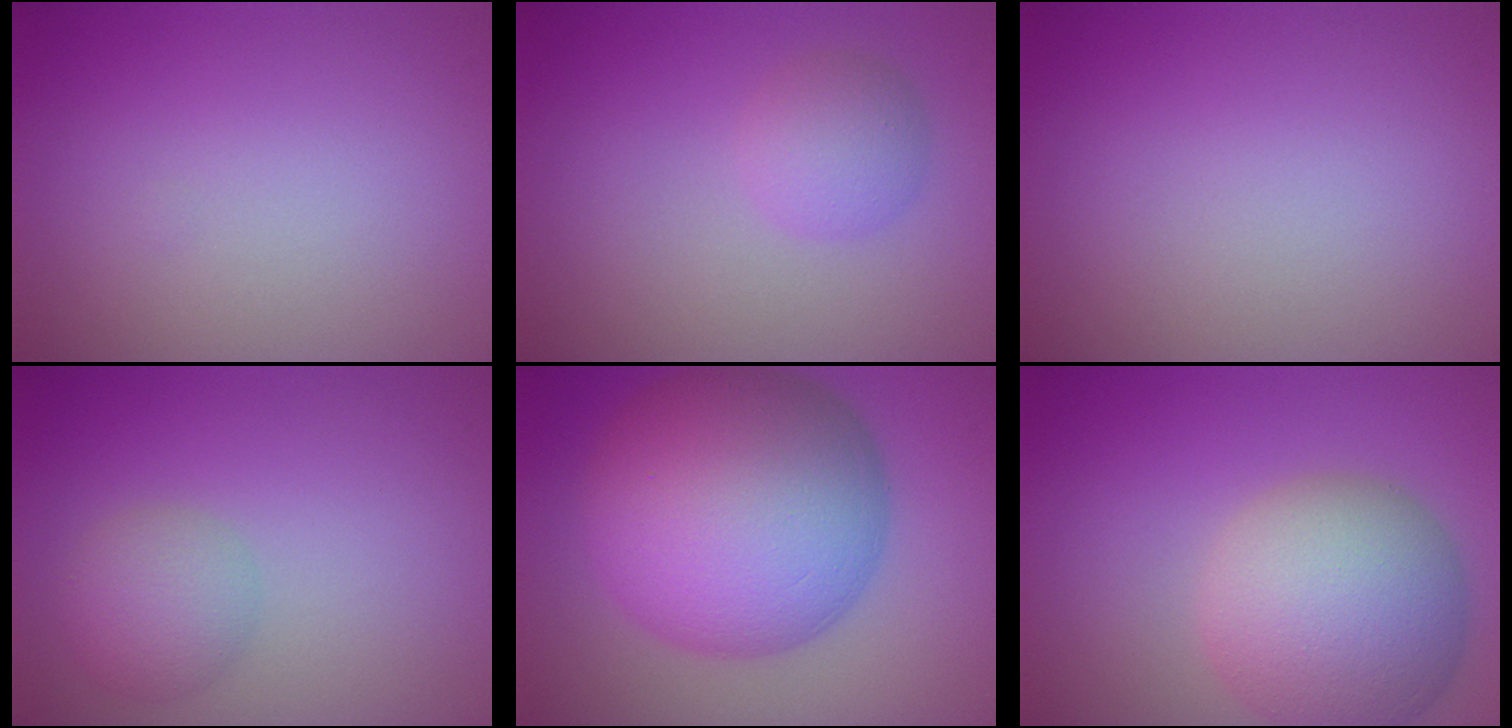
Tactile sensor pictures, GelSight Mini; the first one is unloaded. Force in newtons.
{"total": 2.5, "press": 2.5, "slide": 0.1}
{"total": 0.0}
{"total": 2.8, "press": 2.8, "slide": 0.1}
{"total": 15.2, "press": 15.2, "slide": 0.1}
{"total": 9.4, "press": 9.4, "slide": 0.3}